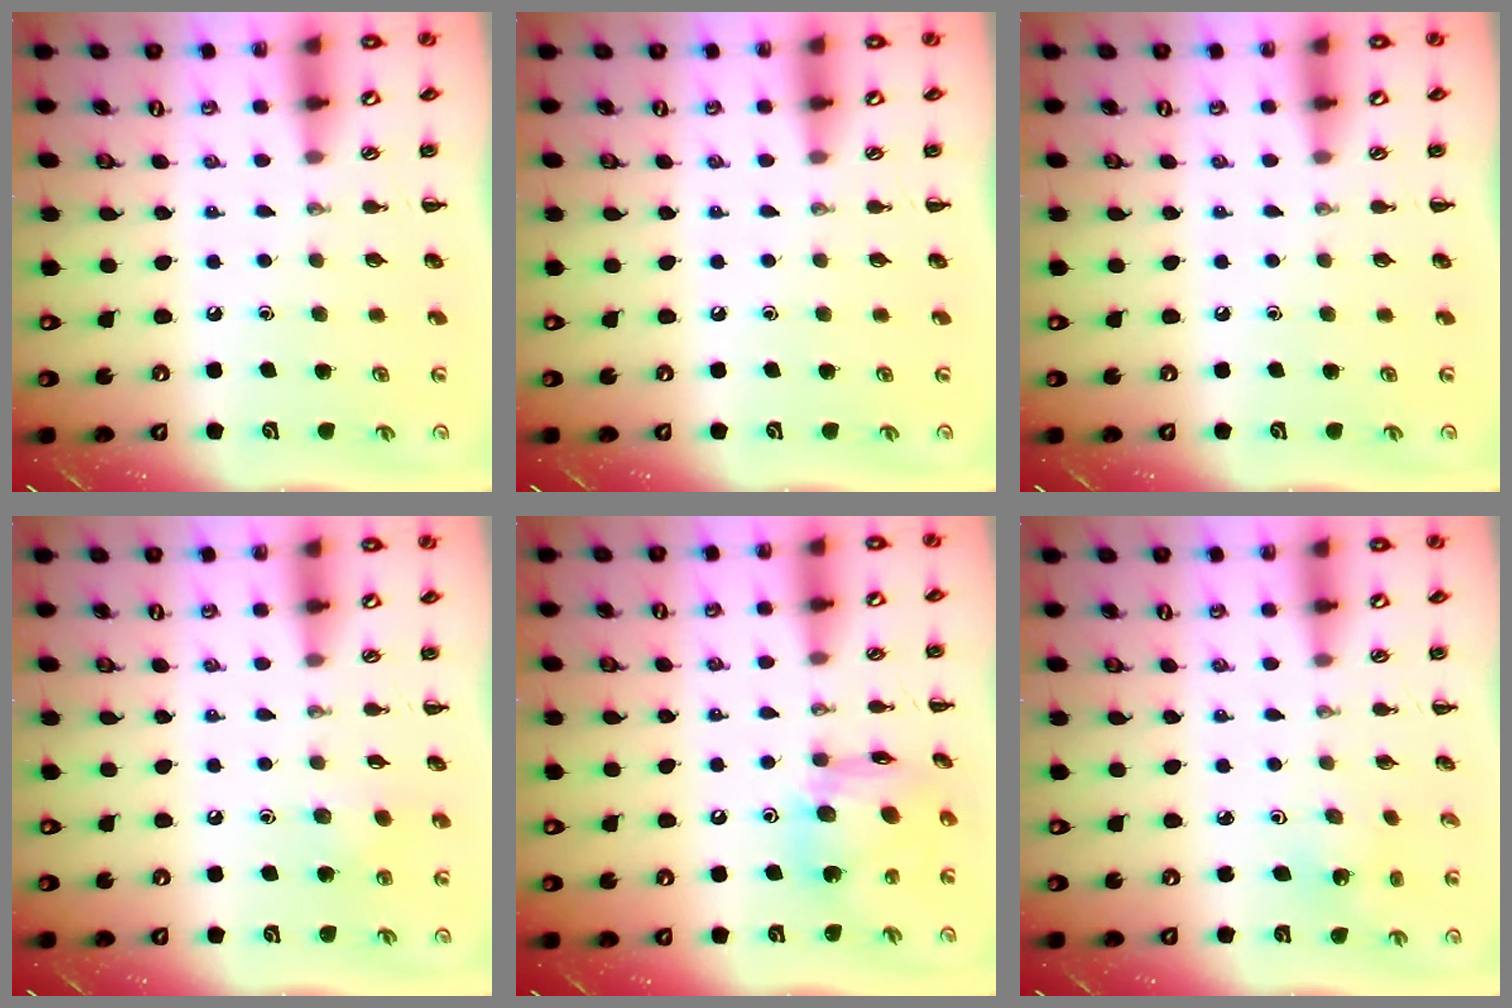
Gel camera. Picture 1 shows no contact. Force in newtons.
{"total": 0.0}
{"total": 0.0}
{"total": 6.0, "press": 5.9, "slide": 1.3}
{"total": 14.1, "press": 14.1, "slide": 1.1}
{"total": 2.3, "press": 2.2, "slide": 0.8}